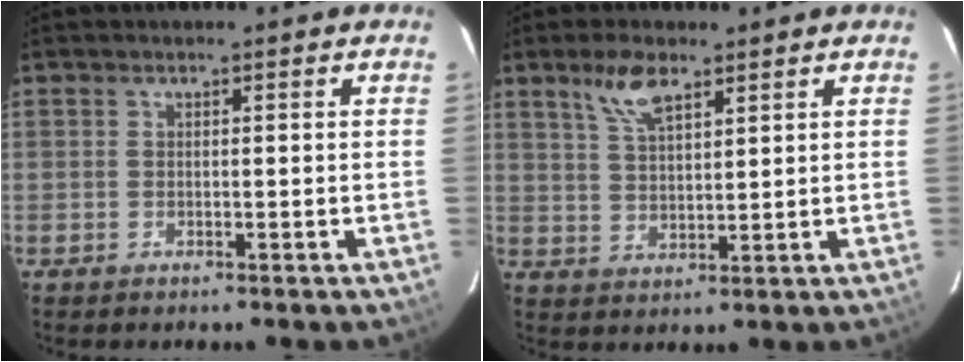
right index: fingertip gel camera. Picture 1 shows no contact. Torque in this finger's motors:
{"motor_torque": [0.20, 0.01, 0.34, 0.07]}